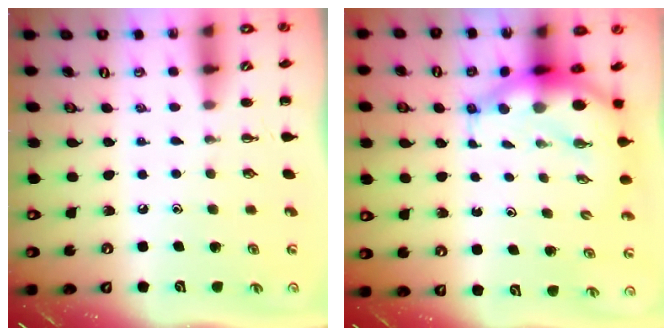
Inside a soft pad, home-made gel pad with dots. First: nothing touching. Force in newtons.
{"total": 7.5, "press": 7.3, "slide": 1.9}